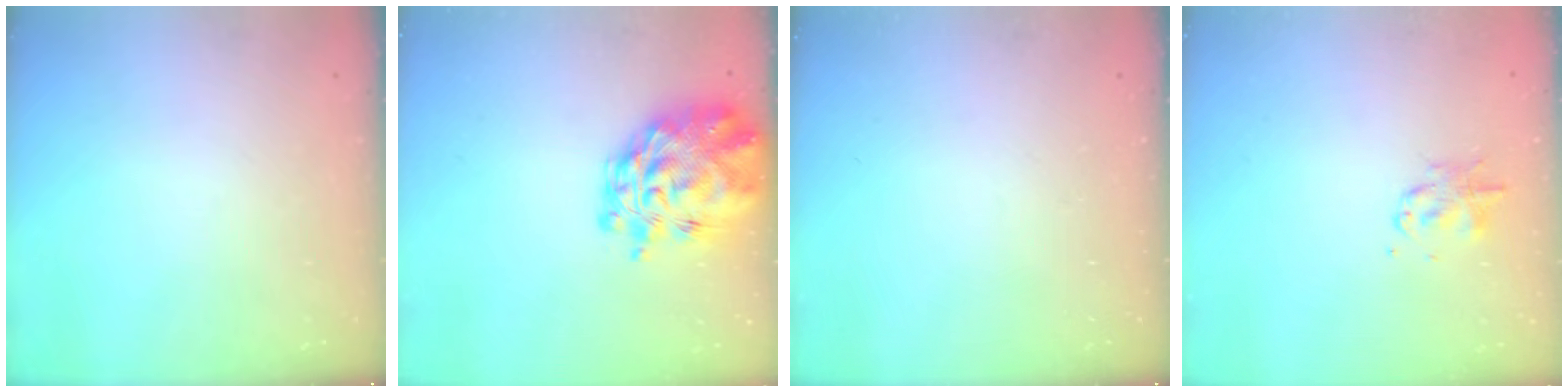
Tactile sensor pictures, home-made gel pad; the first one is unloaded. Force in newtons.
{"total": 14.1, "press": 13.2, "slide": 5.1}
{"total": 0.0}
{"total": 2.8, "press": 2.8, "slide": 0.2}